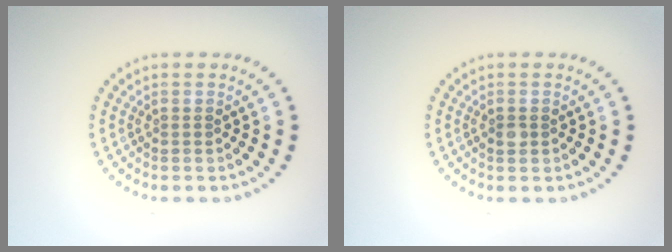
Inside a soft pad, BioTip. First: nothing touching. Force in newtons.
{"total": 0.9, "press": 0.9, "slide": 0.2}